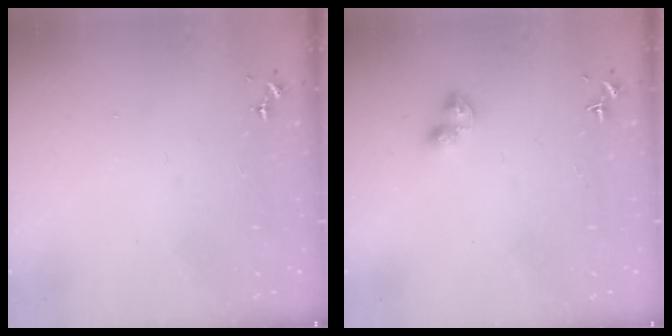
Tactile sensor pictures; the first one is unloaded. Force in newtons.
{"total": 3.8, "press": 3.8, "slide": 0.4}